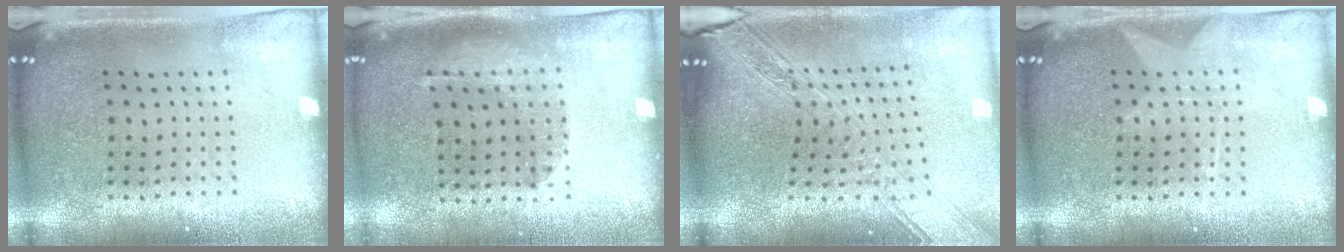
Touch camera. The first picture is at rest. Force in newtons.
{"total": 1.0, "press": 1.0, "slide": 0.3}
{"total": 3.0, "press": 2.3, "slide": 1.9}
{"total": 1.3, "press": 1.3, "slide": 0.1}